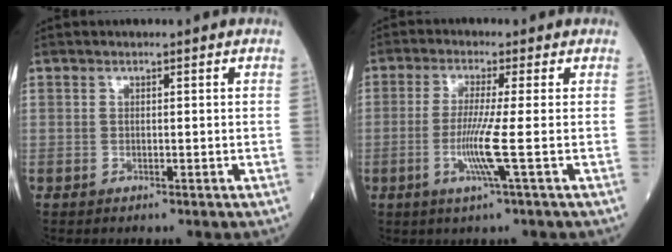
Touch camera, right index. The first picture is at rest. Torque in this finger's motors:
{"motor_torque": [0.24, -0.10, 0.10, 0.11]}